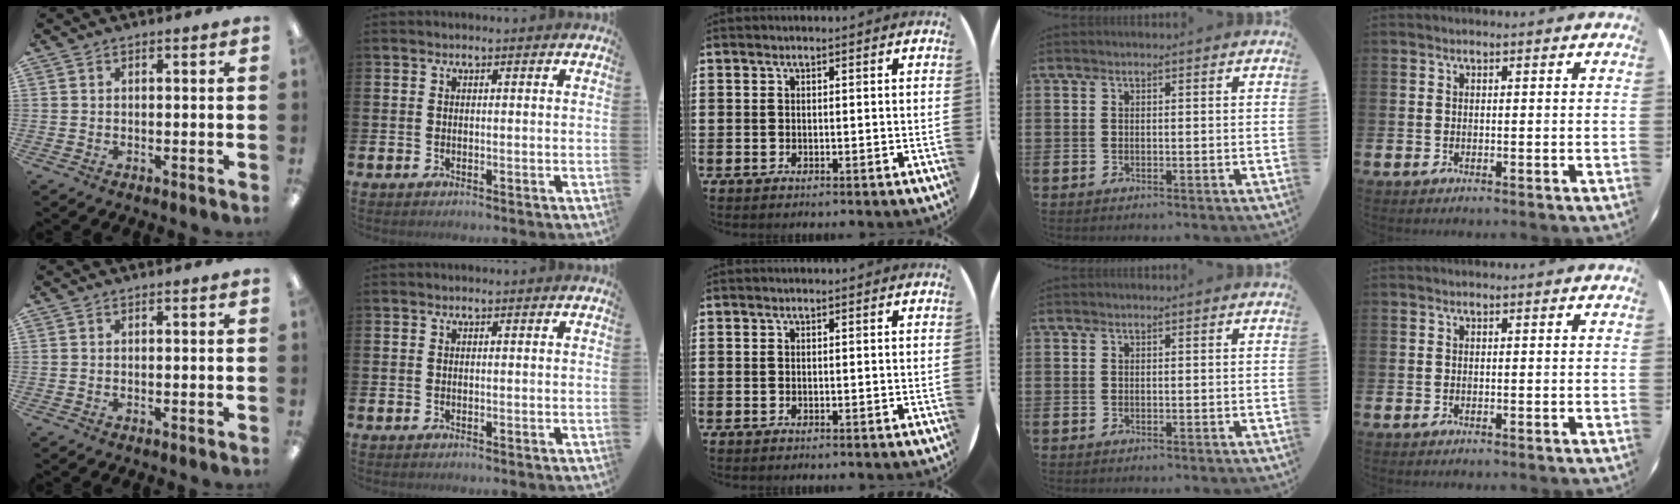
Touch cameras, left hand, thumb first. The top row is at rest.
{}